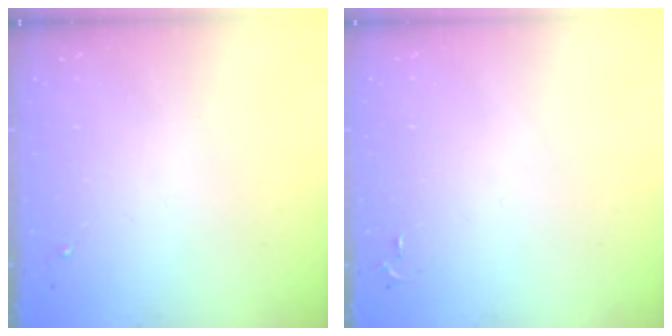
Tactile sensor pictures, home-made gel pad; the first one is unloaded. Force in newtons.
{"total": 2.6, "press": 2.6, "slide": 0.4}